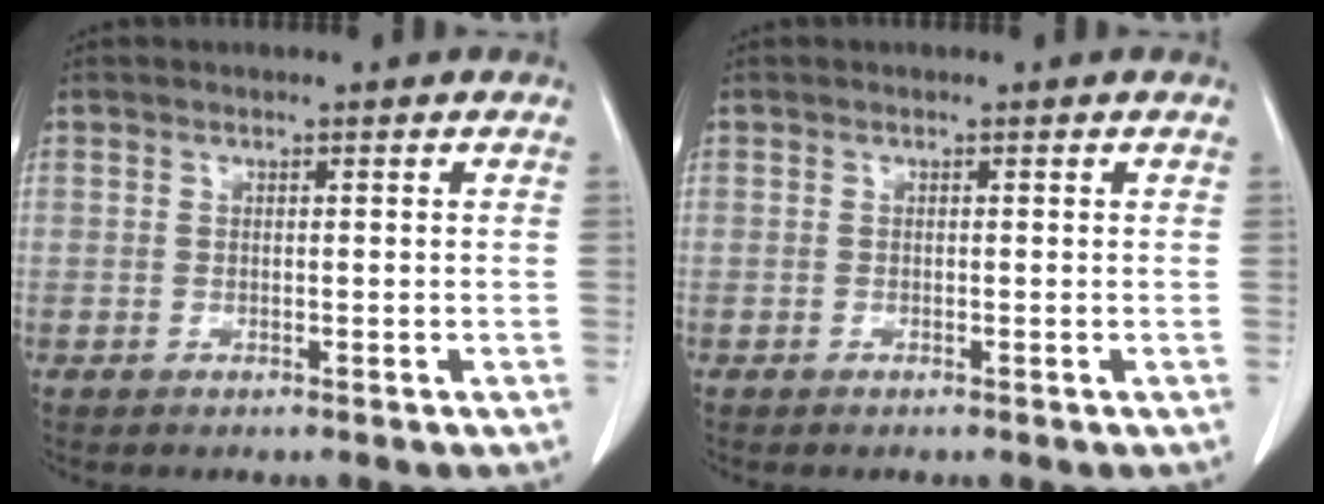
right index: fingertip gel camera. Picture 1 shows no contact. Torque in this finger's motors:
{"motor_torque": [0.00, 0.00, -0.01, -0.02]}